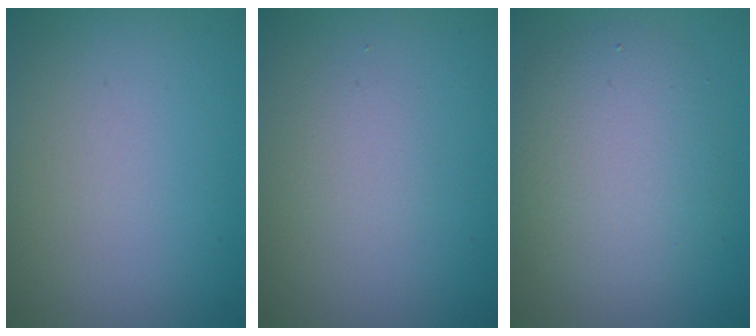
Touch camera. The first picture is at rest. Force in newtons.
{"total": 1.3, "press": 1.3, "slide": 0.0}
{"total": 5.3, "press": 5.3, "slide": 0.1}